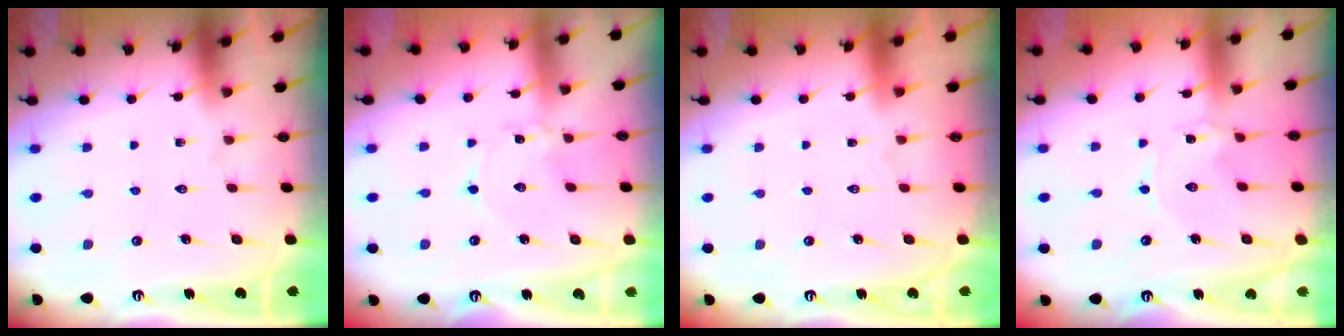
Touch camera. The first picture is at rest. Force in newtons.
{"total": 0.9, "press": 0.9, "slide": 0.0}
{"total": 1.6, "press": 1.6, "slide": 0.1}
{"total": 0.0}